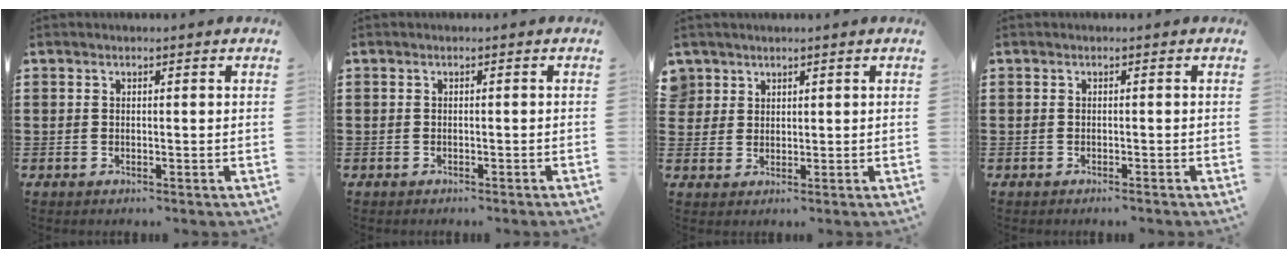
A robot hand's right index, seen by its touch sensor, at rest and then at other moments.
{"total": 0.7, "force": [-0.7, -0.1, 0.1], "torque": [-0.003, -0.003, -0.013]}
{"total": 2.7, "force": [1.7, 2.1, -0.2], "torque": [-0.007, 0.009, 0.032]}
{"total": 0.6, "force": [-0.6, -0.1, 0.2], "torque": [-0.005, -0.002, -0.011]}